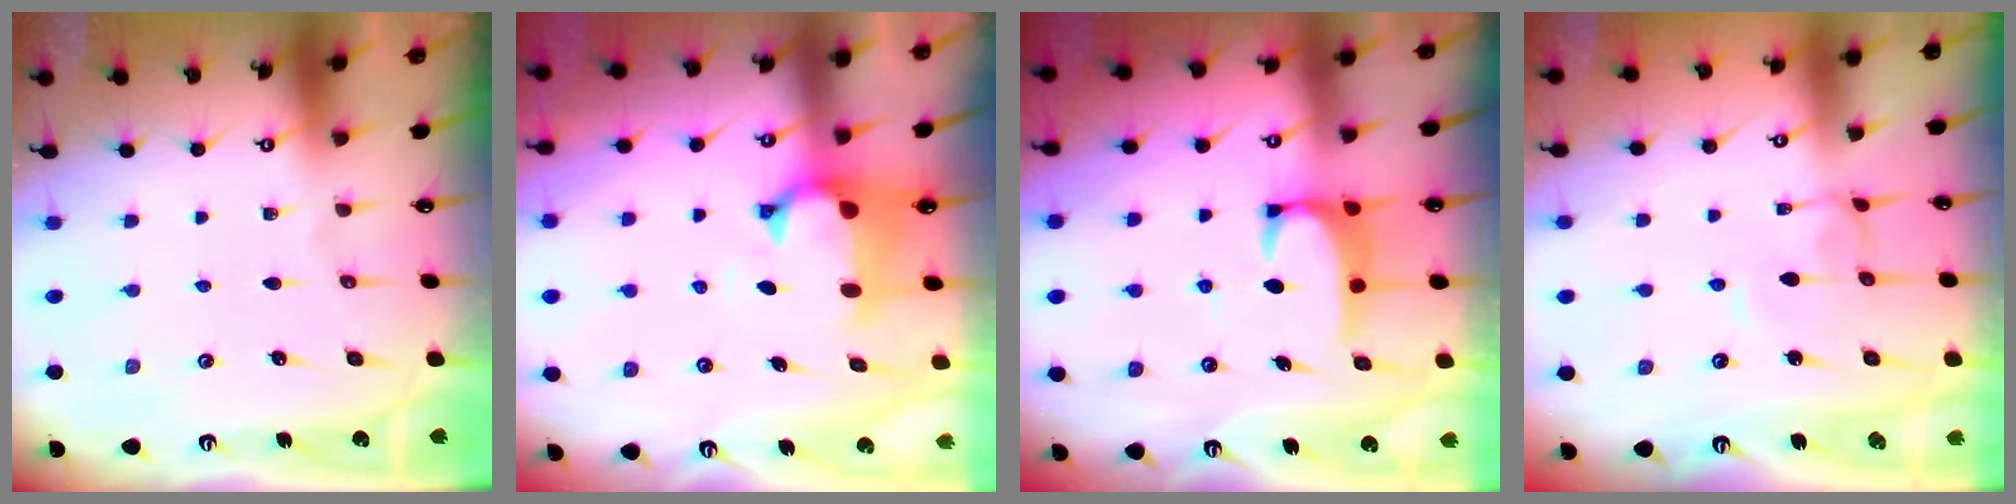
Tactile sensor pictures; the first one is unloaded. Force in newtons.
{"total": 1.2, "press": 0.2, "slide": 1.2}
{"total": 3.5, "press": 3.4, "slide": 0.7}
{"total": 1.5, "press": 1.5, "slide": 0.3}